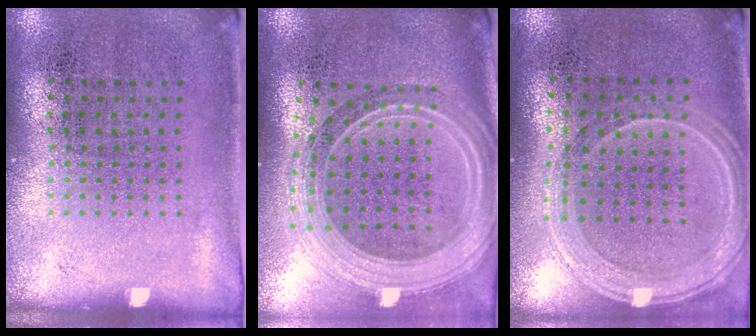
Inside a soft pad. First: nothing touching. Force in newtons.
{"total": 2.7, "press": 2.2, "slide": 1.6}
{"total": 1.2, "press": 1.2, "slide": 0.3}